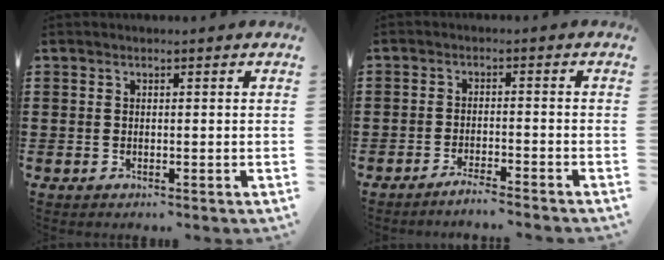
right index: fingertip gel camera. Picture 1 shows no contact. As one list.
[{"total": 2.5, "force": [-2.4, -0.3, 0.7], "torque": [-0.013, 0.002, -0.047]}]